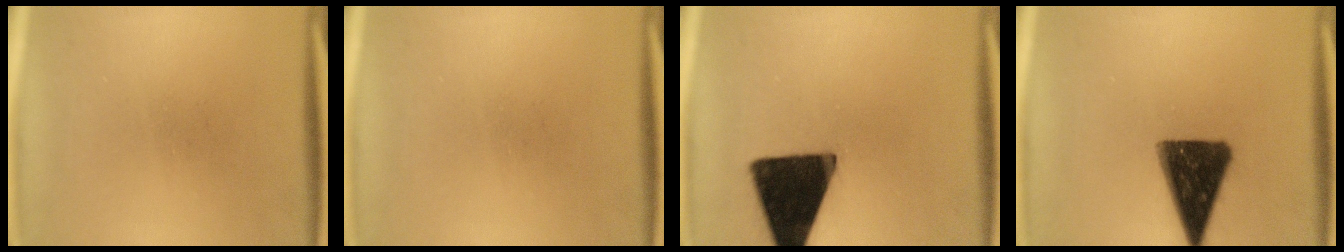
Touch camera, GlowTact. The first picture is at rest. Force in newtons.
{"total": 0.0}
{"total": 18.3}
{"total": 14.2}